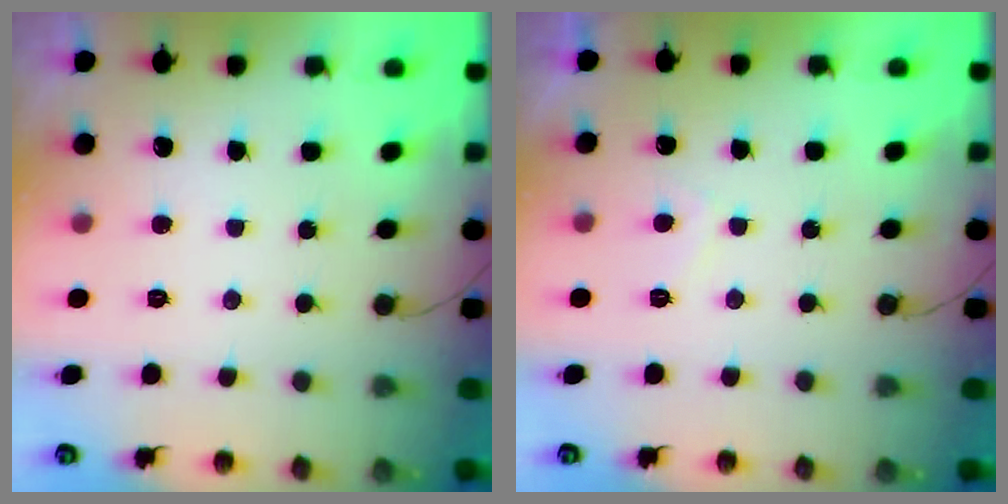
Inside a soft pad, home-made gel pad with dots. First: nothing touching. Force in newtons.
{"total": 2.1, "press": 2.0, "slide": 0.7}